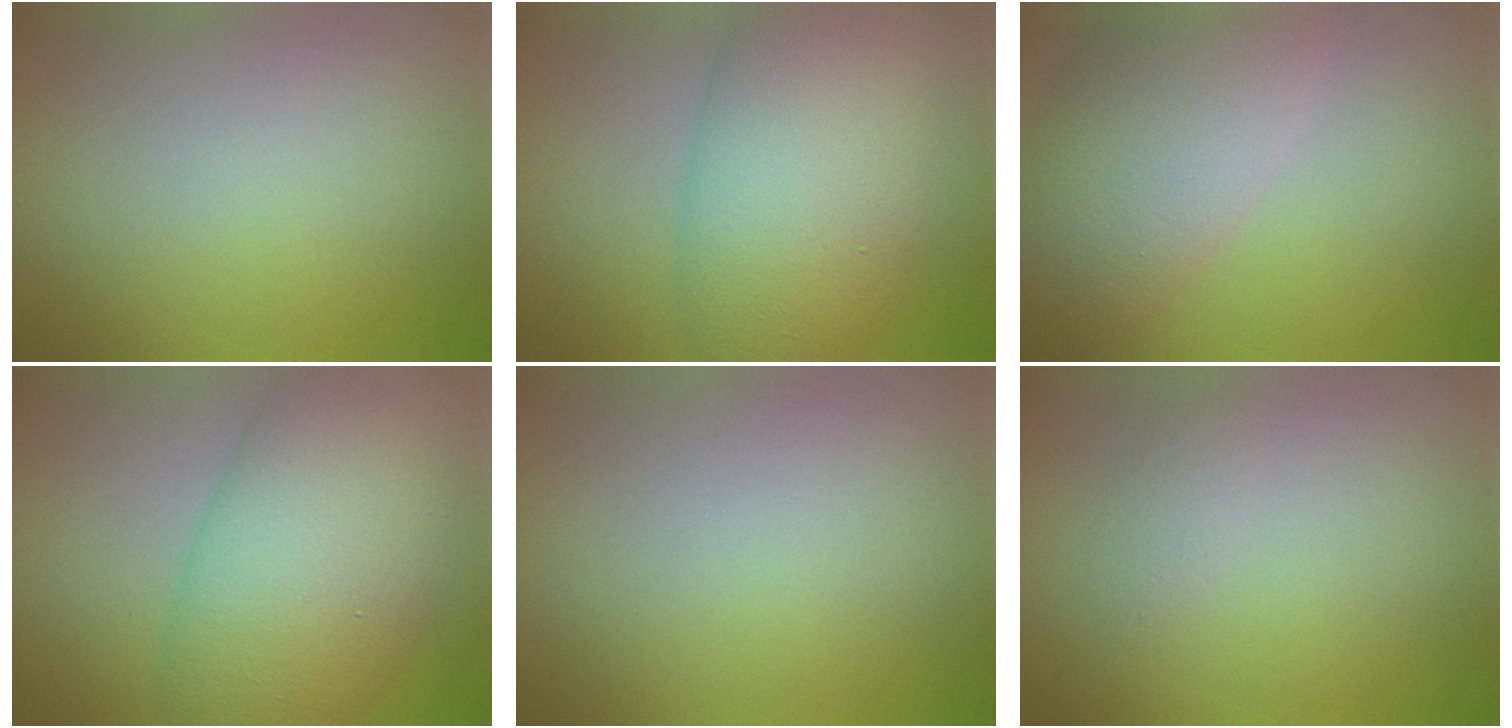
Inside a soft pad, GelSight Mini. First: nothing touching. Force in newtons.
{"total": 10.0, "press": 9.9, "slide": 0.4}
{"total": 8.2, "press": 8.2, "slide": 0.5}
{"total": 11.0, "press": 11.0, "slide": 0.3}
{"total": 0.0}
{"total": 1.1, "press": 1.1, "slide": 0.0}